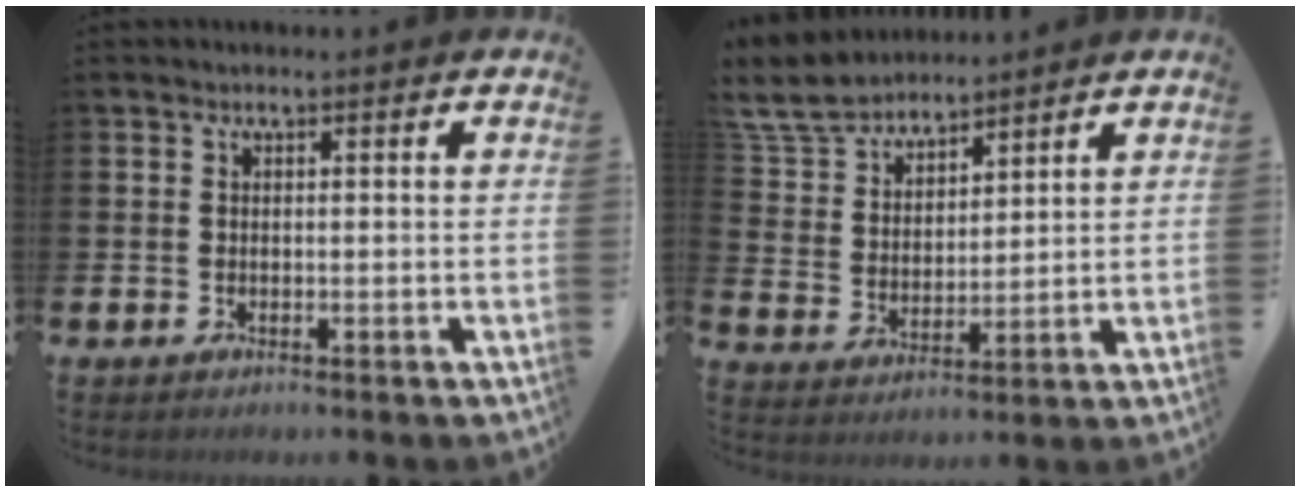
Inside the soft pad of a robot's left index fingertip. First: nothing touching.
{"total": 7.5, "force": [6.9, 2.4, 1.5], "torque": [-0.064, -0.029, 0.129]}